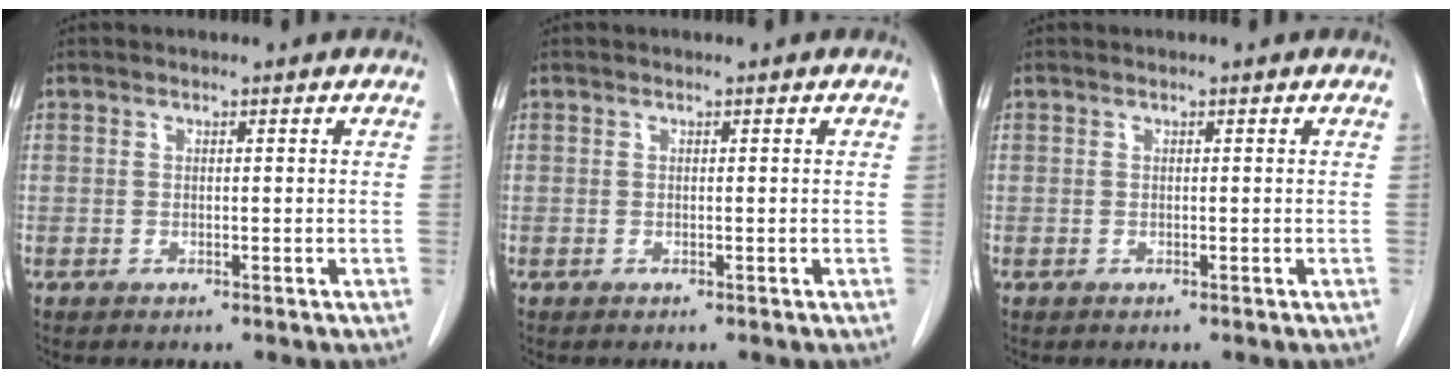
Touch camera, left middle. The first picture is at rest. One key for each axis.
{"total": 0.0}
{"total": 0.0}